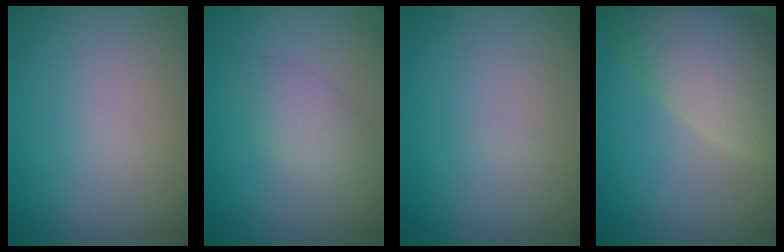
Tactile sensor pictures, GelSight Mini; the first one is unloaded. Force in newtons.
{"total": 2.4, "press": 2.4, "slide": 0.1}
{"total": 0.0}
{"total": 8.2, "press": 8.2, "slide": 0.5}